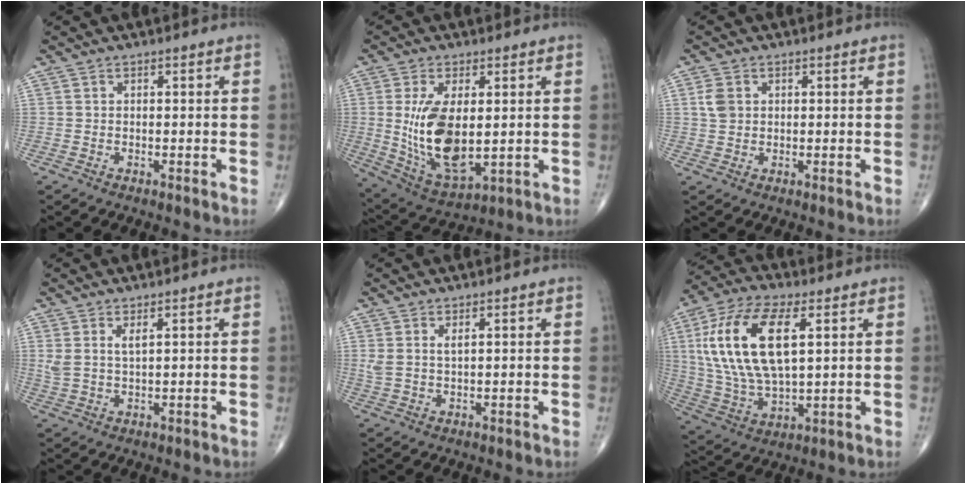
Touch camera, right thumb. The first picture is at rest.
{"total": 14.8, "force": [0.8, 7.1, 12.9], "torque": [-0.242, -0.021, 0.034]}
{"total": 3.2, "force": [0.8, 2.5, 1.9], "torque": [-0.033, 0.003, 0.017]}
{"total": 3.3, "force": [1.7, 0.8, 2.6], "torque": [-0.060, -0.010, 0.041]}
{"total": 2.6, "force": [1.3, 0.7, 2.1], "torque": [-0.050, -0.002, 0.033]}
{"total": 20.2, "force": [5.1, 9.2, 17.2], "torque": [-0.351, -0.006, 0.097]}